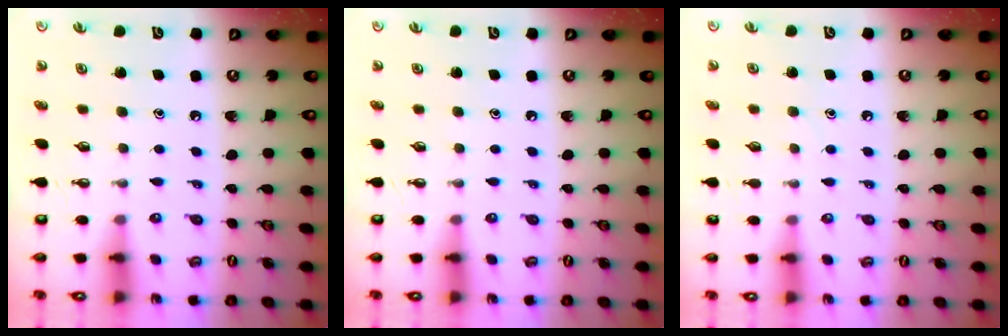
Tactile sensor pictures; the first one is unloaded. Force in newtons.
{"total": 0.0}
{"total": 2.9, "press": 2.9, "slide": 0.3}